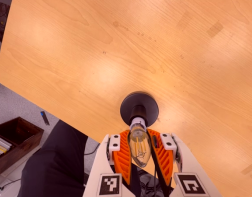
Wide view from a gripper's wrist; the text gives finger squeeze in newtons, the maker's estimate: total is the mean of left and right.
{"total": 21.8, "left": 20.4, "right": 23.1}